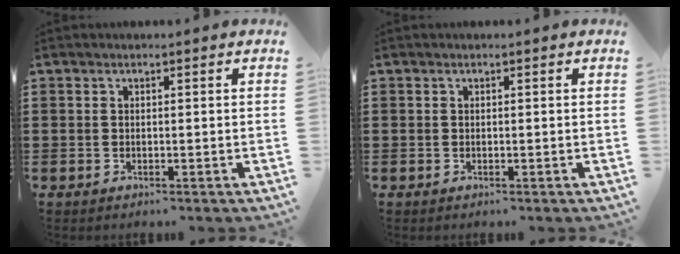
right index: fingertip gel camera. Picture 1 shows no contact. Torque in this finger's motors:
{"motor_torque": [1.06, 1.08, 0.00, 0.01]}